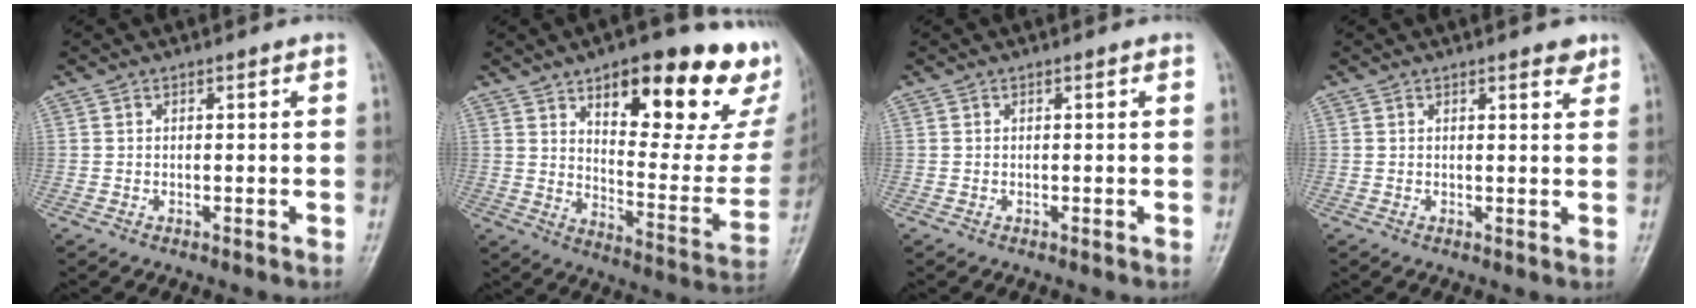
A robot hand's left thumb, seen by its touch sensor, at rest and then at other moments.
{"total": 27.8, "force": [14.6, 10.2, 21.3], "torque": [-0.238, -0.051, 0.209]}
{"total": 0.0}
{"total": 2.5, "force": [1.8, 0.8, 1.5], "torque": [-0.013, -0.010, 0.021]}